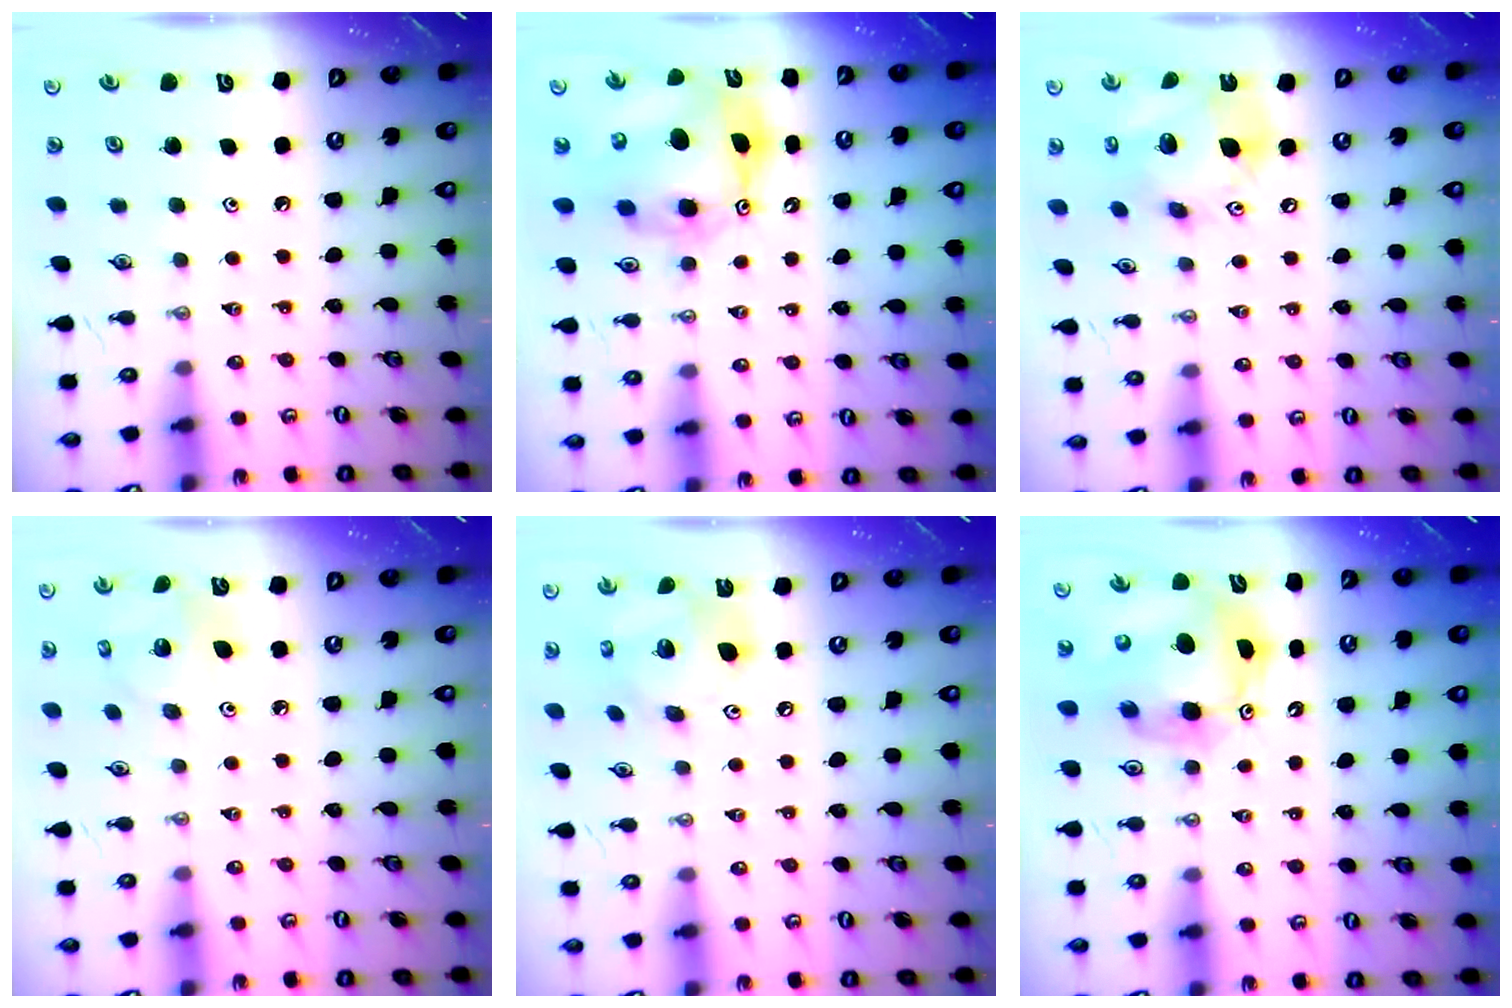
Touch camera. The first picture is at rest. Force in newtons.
{"total": 12.4, "press": 12.3, "slide": 1.3}
{"total": 15.4, "press": 15.1, "slide": 3.1}
{"total": 6.0, "press": 6.0, "slide": 0.2}
{"total": 15.3, "press": 15.2, "slide": 2.1}
{"total": 12.4, "press": 12.3, "slide": 2.1}